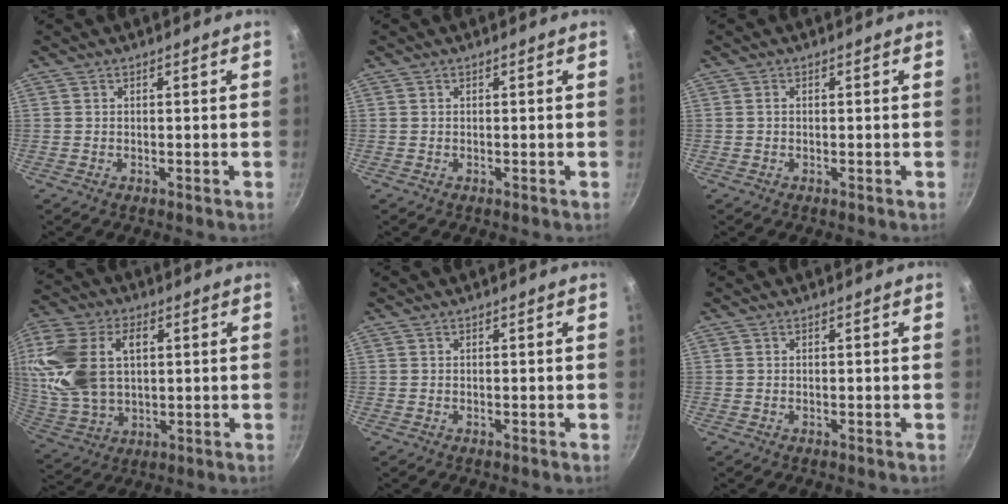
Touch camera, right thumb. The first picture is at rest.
{"total": 0.0}
{"total": 0.5, "force": [0.0, 0.4, 0.4], "torque": [-0.006, 0.004, -0.001]}
{"total": 18.7, "force": [4.0, 12.1, 13.7], "torque": [-0.276, -0.001, 0.082]}
{"total": 0.0}
{"total": 0.0}